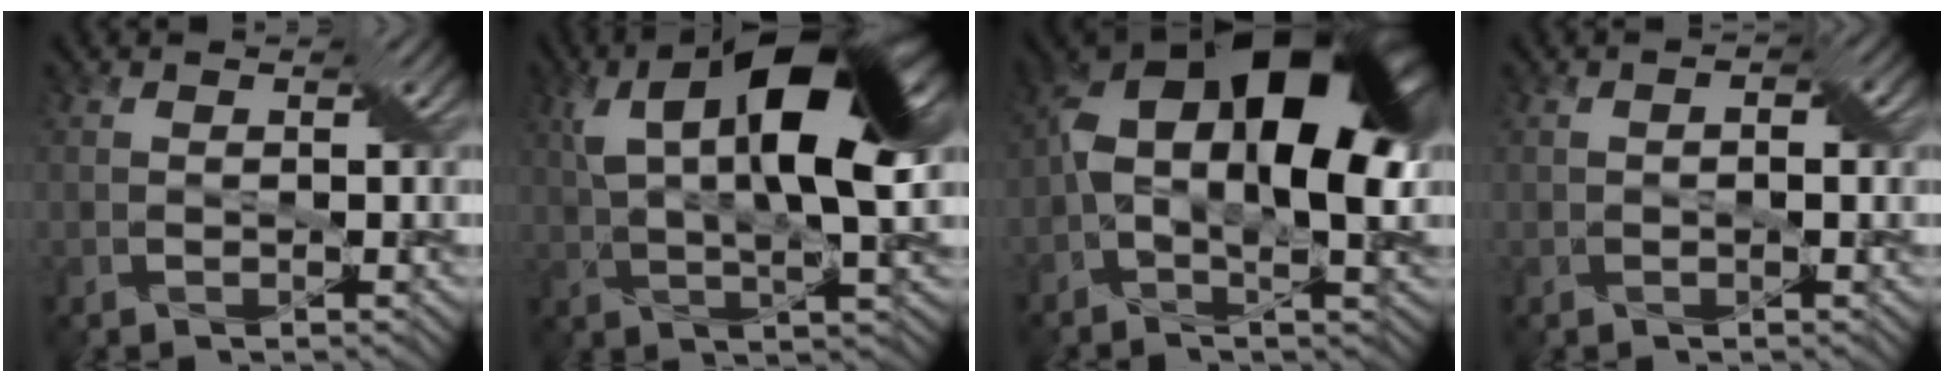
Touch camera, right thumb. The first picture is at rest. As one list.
[{"total": 15.2, "force": [5.1, 5.4, 13.3], "torque": [-0.240, 0.006, 0.086]}, {"total": 18.6, "force": [3.4, 9.5, 15.6], "torque": [-0.267, 0.002, 0.058]}, {"total": 1.8, "force": [0.2, 0.8, 1.5], "torque": [-0.024, 0.003, 0.004]}]